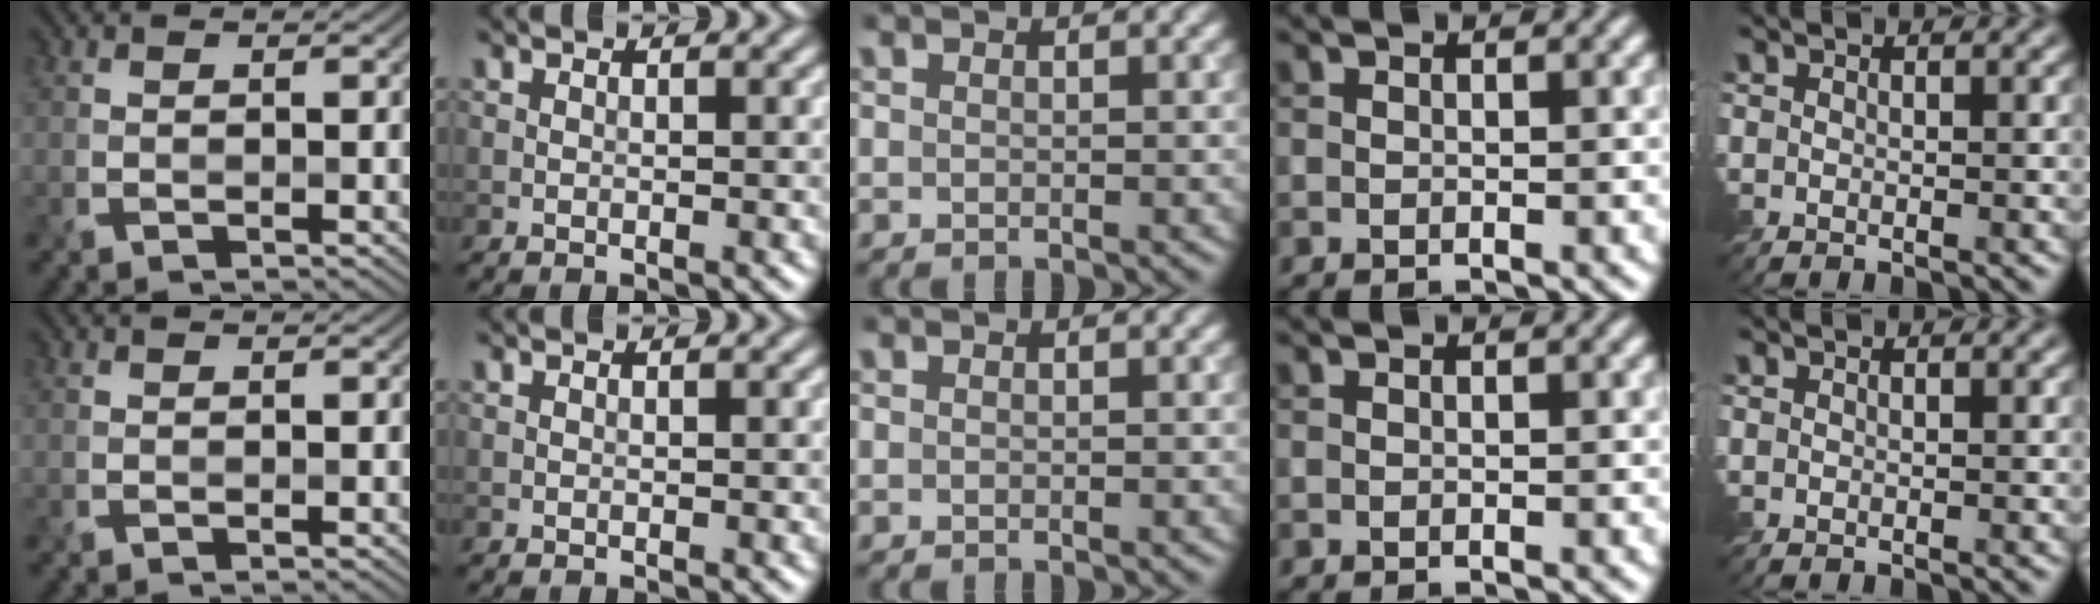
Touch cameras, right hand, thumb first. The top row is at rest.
{}